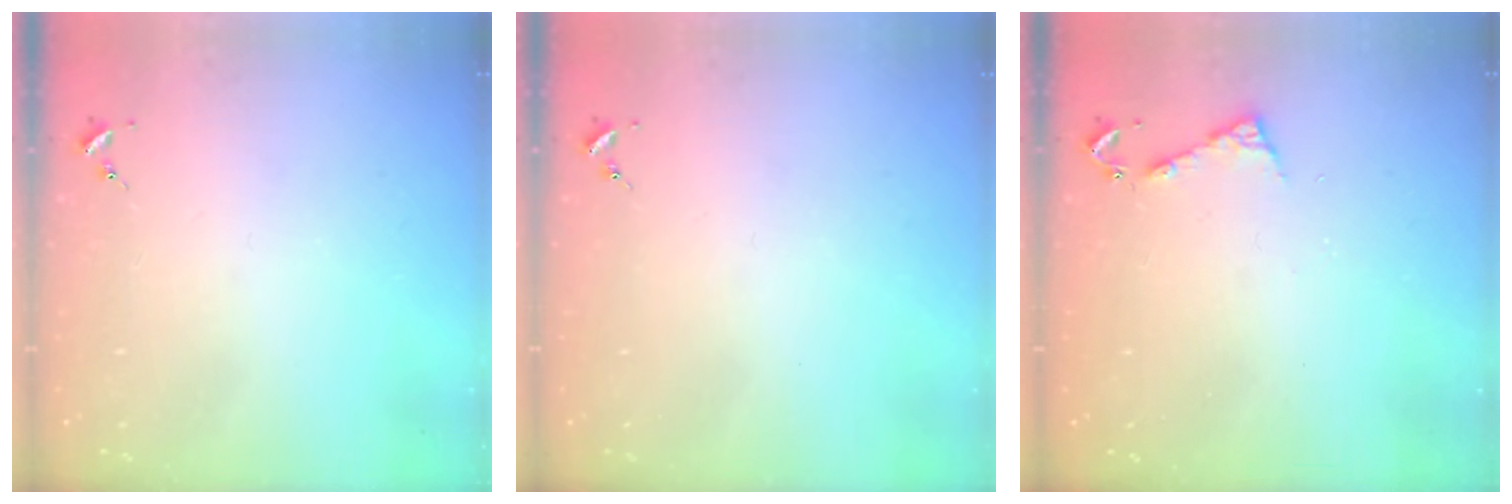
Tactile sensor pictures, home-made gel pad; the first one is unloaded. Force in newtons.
{"total": 0.0}
{"total": 4.9, "press": 4.8, "slide": 0.5}